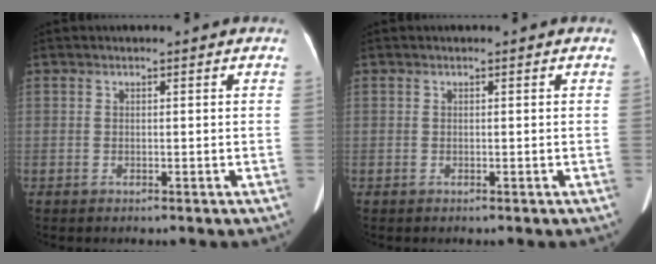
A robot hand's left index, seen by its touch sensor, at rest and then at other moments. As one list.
[{"total": 0.0}]